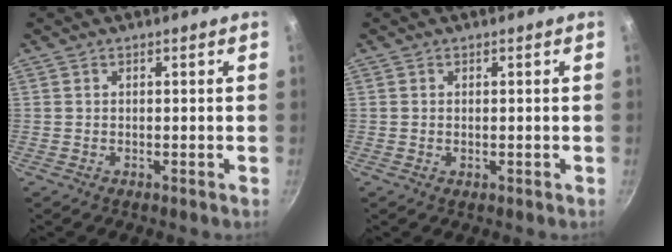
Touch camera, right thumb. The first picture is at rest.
{"total": 0.6, "force": [0.0, 0.4, 0.5], "torque": [-0.008, 0.000, -0.001]}